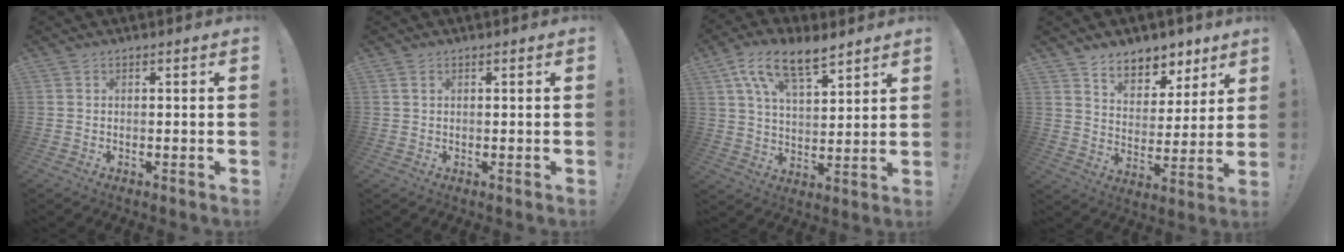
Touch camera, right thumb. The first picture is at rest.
{"total": 1.1, "force": [0.6, 0.5, 0.8], "torque": [-0.008, -0.002, 0.009]}
{"total": 13.9, "force": [8.8, 6.1, 8.9], "torque": [-0.153, -0.040, 0.161]}
{"total": 9.2, "force": [7.2, 5.2, 2.2], "torque": [-0.019, -0.066, 0.136]}